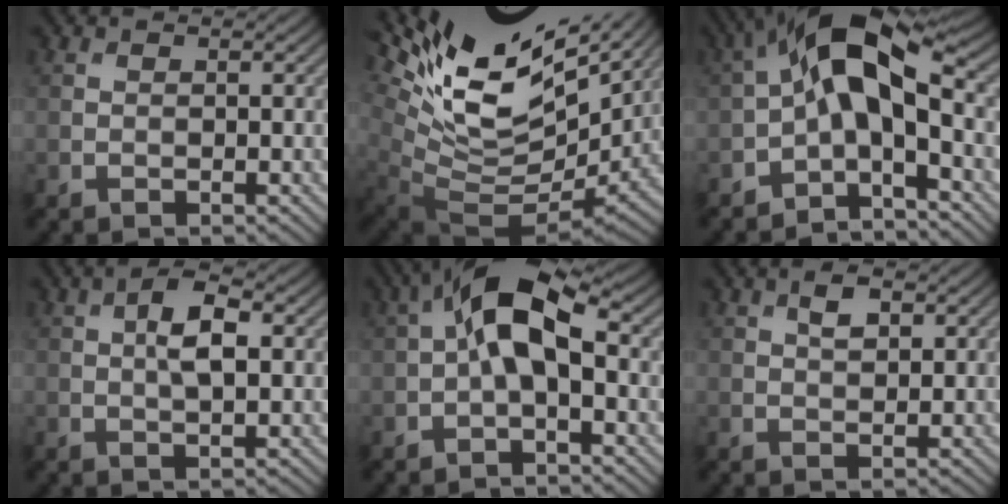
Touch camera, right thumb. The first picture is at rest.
{"total": 14.6, "force": [7.1, 6.8, 10.7], "torque": [-0.229, 0.003, 0.141]}
{"total": 10.7, "force": [-0.8, 4.9, 9.5], "torque": [-0.173, 0.026, -0.031]}
{"total": 4.7, "force": [0.7, 2.0, 4.2], "torque": [-0.079, 0.006, 0.010]}
{"total": 7.9, "force": [0.4, 3.5, 7.0], "torque": [-0.137, 0.024, -0.004]}
{"total": 2.4, "force": [1.1, 1.2, 1.8], "torque": [-0.036, 0.003, 0.018]}